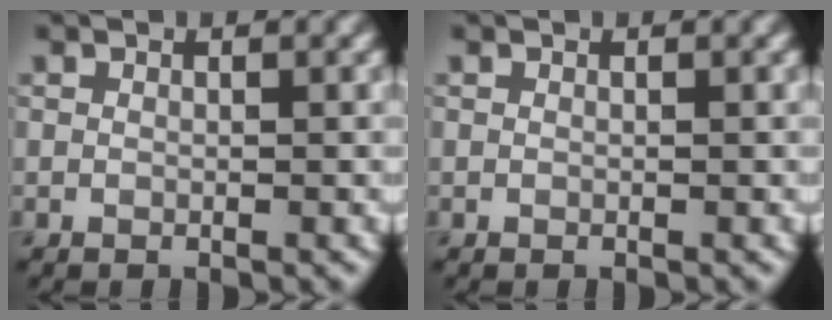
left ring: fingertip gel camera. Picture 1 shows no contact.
{"total": 0.0}